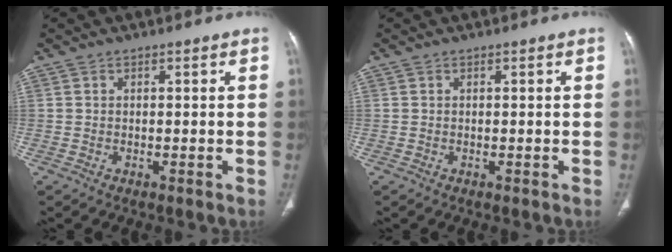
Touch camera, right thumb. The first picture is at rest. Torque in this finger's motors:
{"motor_torque": [0.00, 0.00, 0.00, 0.00, 0.01]}